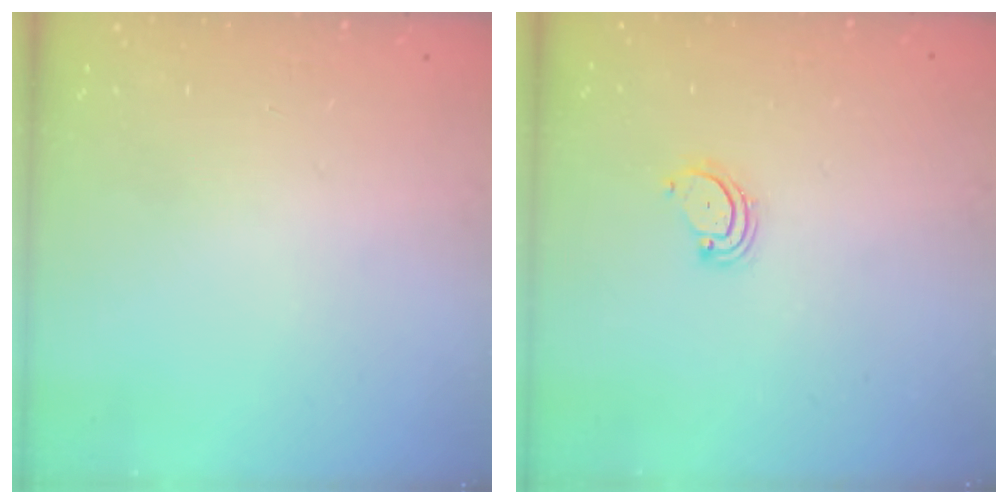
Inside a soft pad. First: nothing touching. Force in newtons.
{"total": 3.0, "press": 3.0, "slide": 0.4}